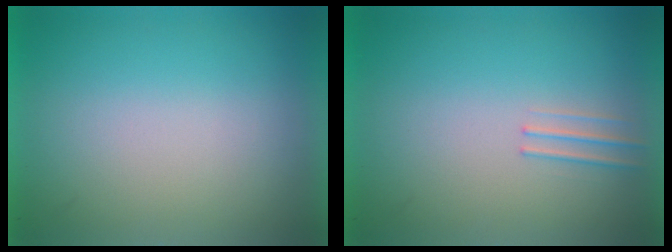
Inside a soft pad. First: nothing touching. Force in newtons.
{"total": 1.1}